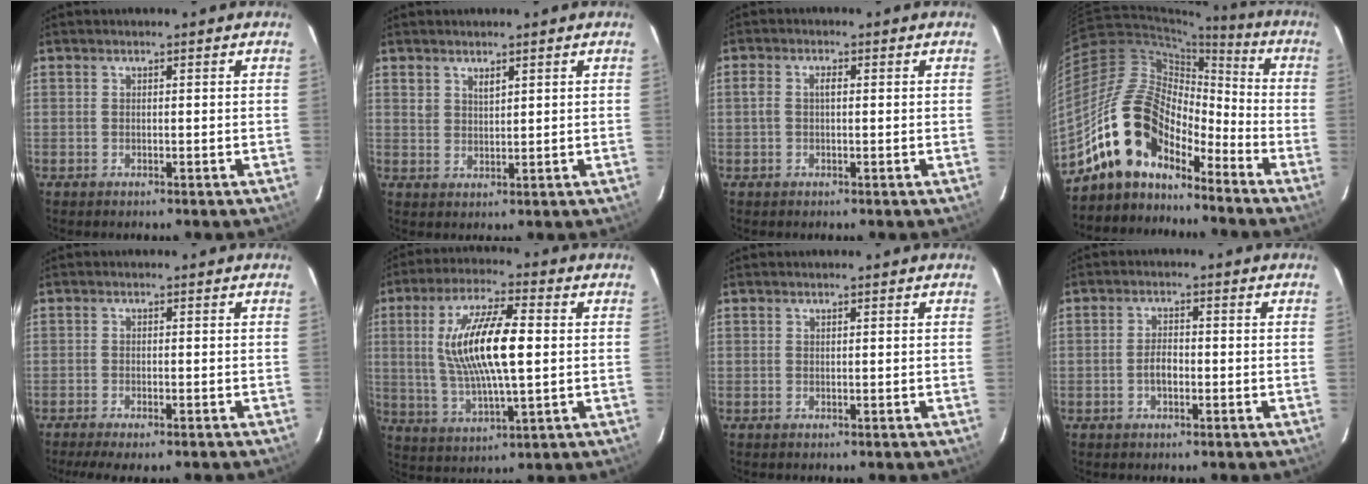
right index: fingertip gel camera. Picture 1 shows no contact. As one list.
[{"total": 2.4, "force": [1.8, 1.3, 1.0], "torque": [-0.015, 0.001, 0.034]}, {"total": 2.5, "force": [0.1, 1.4, 2.1], "torque": [-0.042, 0.006, 0.000]}, {"total": 15.0, "force": [-11.2, 7.1, 7.0], "torque": [-0.128, 0.017, -0.212]}, {"total": 6.0, "force": [-4.7, 1.3, 3.5], "torque": [-0.082, -0.026, -0.076]}, {"total": 15.6, "force": [1.6, 4.4, 14.8], "torque": [-0.286, 0.004, 0.037]}, {"total": 0.0}, {"total": 2.9, "force": [-1.0, 1.6, 2.3], "torque": [-0.044, 0.004, -0.016]}]